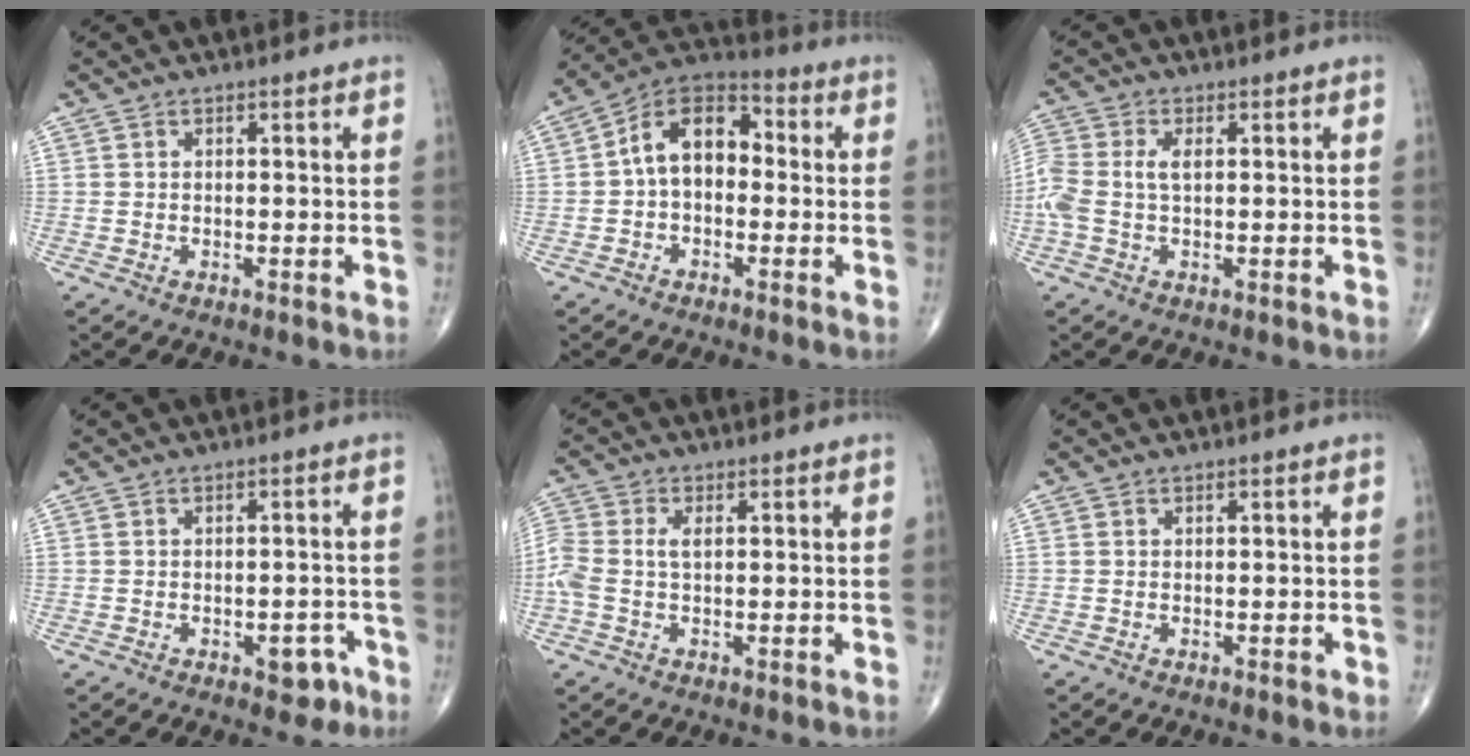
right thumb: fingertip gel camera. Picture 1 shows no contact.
{"total": 11.2, "force": [0.1, 7.3, 8.5], "torque": [-0.120, 0.036, -0.016]}
{"total": 6.4, "force": [0.4, 3.6, 5.3], "torque": [-0.150, 0.019, 0.007]}
{"total": 3.7, "force": [-1.9, 2.1, 2.2], "torque": [-0.008, 0.015, -0.021]}
{"total": 5.1, "force": [0.3, 2.8, 4.2], "torque": [-0.123, 0.018, 0.005]}
{"total": 0.0}